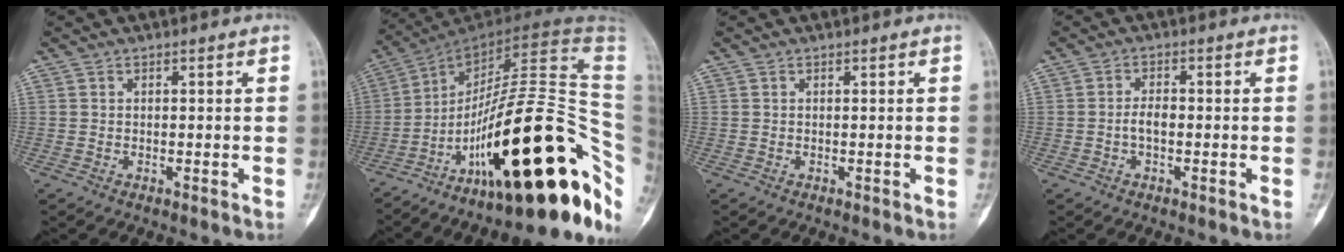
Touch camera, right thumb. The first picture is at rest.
{"total": 32.8, "force": [-11.0, 10.2, 29.2], "torque": [-0.365, 0.087, -0.164]}
{"total": 0.0}
{"total": 2.7, "force": [-0.6, 1.4, 2.2], "torque": [-0.038, 0.010, -0.014]}